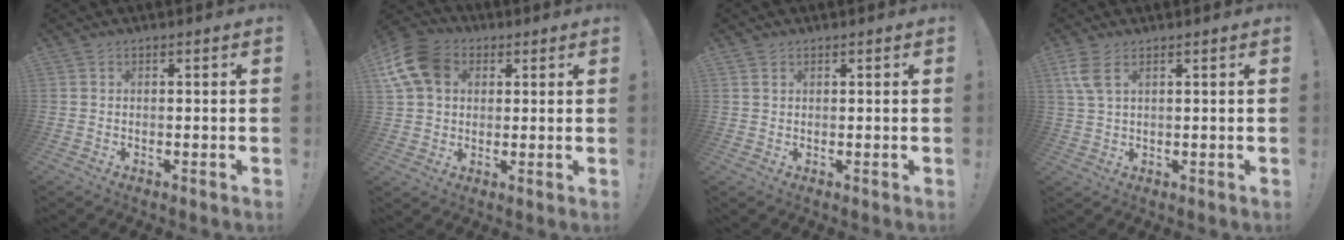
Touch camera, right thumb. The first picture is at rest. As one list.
[{"total": 13.7, "force": [4.0, 10.6, 7.7], "torque": [-0.141, -0.007, 0.081]}, {"total": 1.1, "force": [0.7, 0.8, 0.3], "torque": [-0.002, 0.000, 0.013]}, {"total": 5.3, "force": [2.4, 2.0, 4.2], "torque": [-0.088, -0.006, 0.044]}]